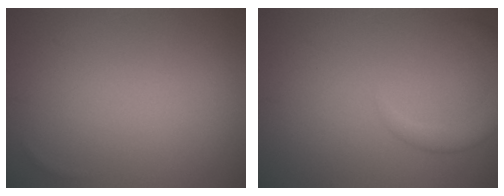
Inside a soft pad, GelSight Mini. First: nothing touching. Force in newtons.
{"total": 2.6, "press": 2.5, "slide": 0.2}